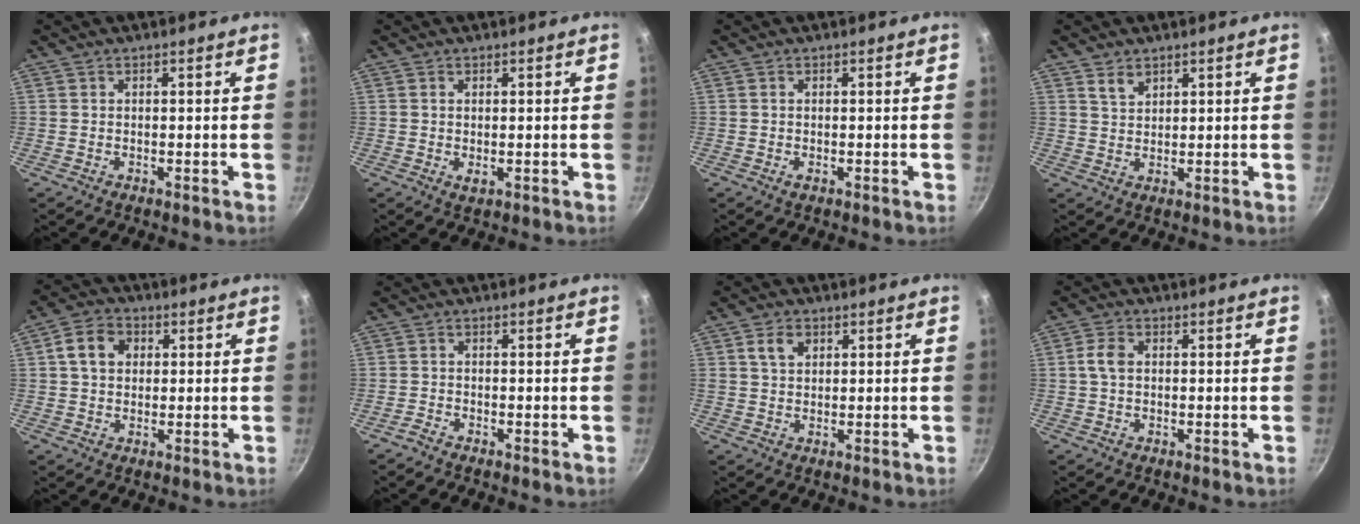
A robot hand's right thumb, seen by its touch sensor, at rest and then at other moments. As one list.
[{"total": 1.3, "force": [0.2, 0.6, 1.1], "torque": [-0.019, -0.006, 0.004]}, {"total": 0.0}, {"total": 3.1, "force": [2.0, 1.7, 1.6], "torque": [-0.024, -0.010, 0.039]}, {"total": 6.8, "force": [1.5, 5.4, 3.9], "torque": [-0.052, 0.011, 0.017]}, {"total": 1.1, "force": [-1.1, 0.2, 0.2], "torque": [-0.022, 0.008, -0.026]}, {"total": 3.9, "force": [1.5, 2.7, 2.4], "torque": [-0.033, 0.001, 0.025]}, {"total": 3.4, "force": [0.2, 2.3, 2.5], "torque": [-0.052, 0.010, 0.000]}]